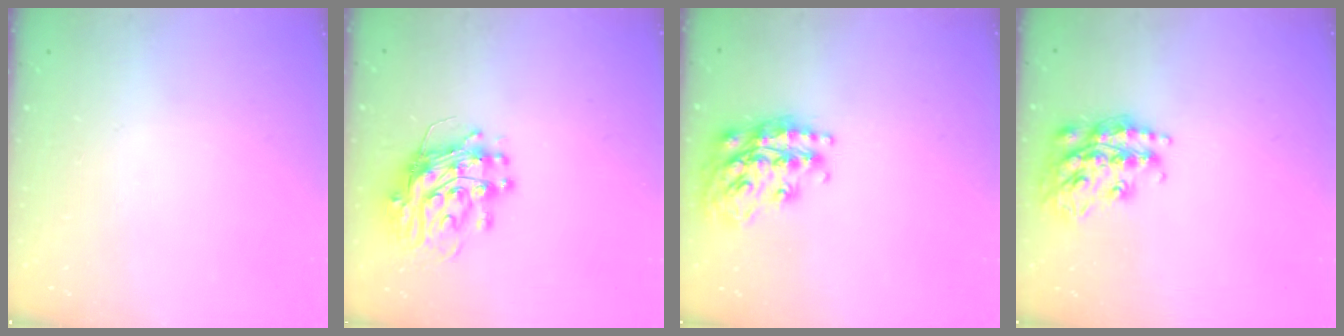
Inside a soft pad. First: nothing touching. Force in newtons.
{"total": 13.1, "press": 13.1, "slide": 1.3}
{"total": 19.4, "press": 19.4, "slide": 1.4}
{"total": 17.5, "press": 17.5, "slide": 1.0}